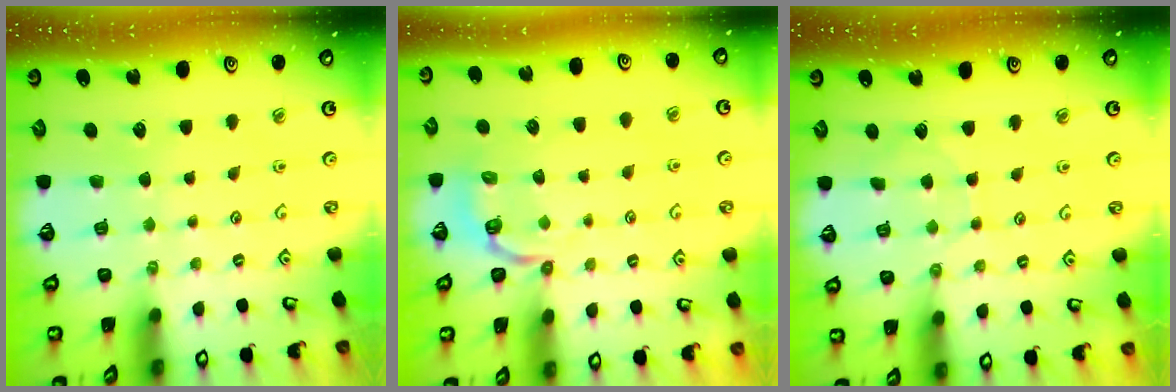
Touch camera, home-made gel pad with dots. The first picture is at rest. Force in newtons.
{"total": 3.8, "press": 2.8, "slide": 2.5}
{"total": 4.1, "press": 4.1, "slide": 0.4}